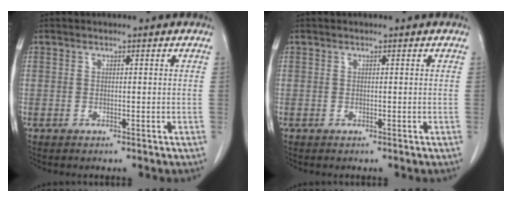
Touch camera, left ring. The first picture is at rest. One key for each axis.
{"total": 0.0}